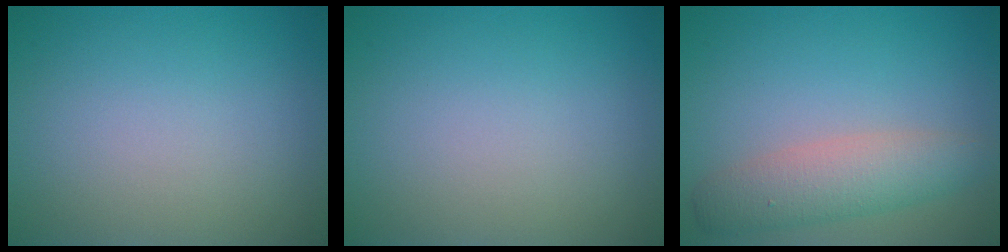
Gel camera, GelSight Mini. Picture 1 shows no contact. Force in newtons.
{"total": 0.0}
{"total": 4.1, "press": 4.1, "slide": 0.2}